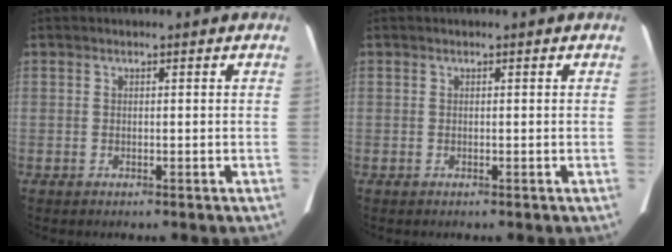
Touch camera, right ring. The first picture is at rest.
{"total": 0.0}